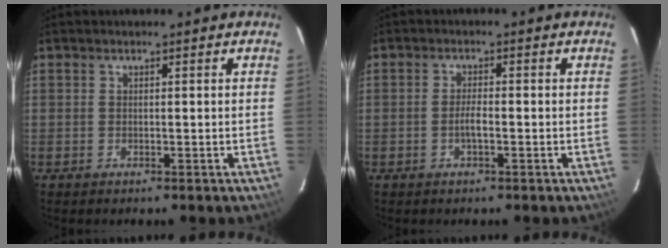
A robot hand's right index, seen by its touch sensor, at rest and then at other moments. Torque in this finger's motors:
{"motor_torque": [0.62, -0.03, 0.28, 0.06]}